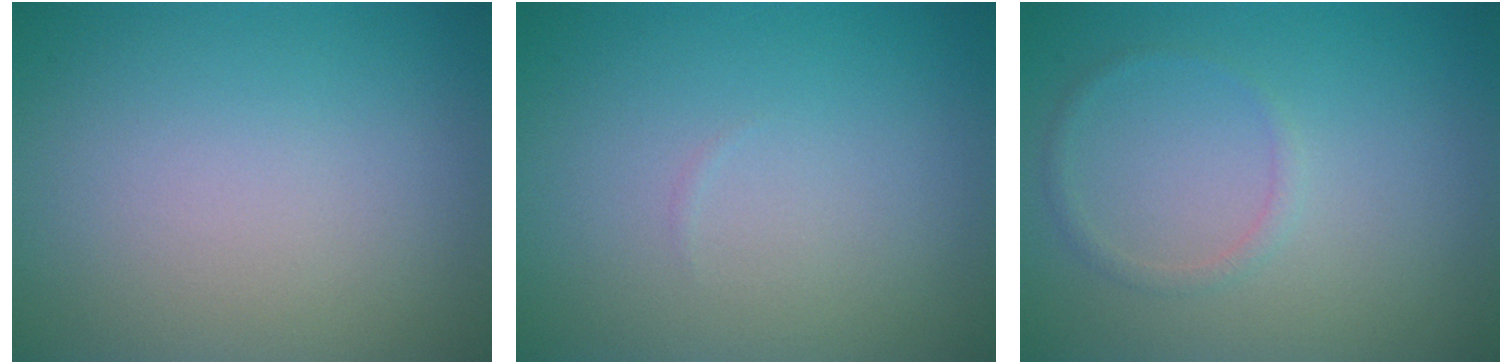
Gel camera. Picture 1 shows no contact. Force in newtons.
{"total": 0.0}
{"total": 1.0, "press": 1.0, "slide": 0.0}